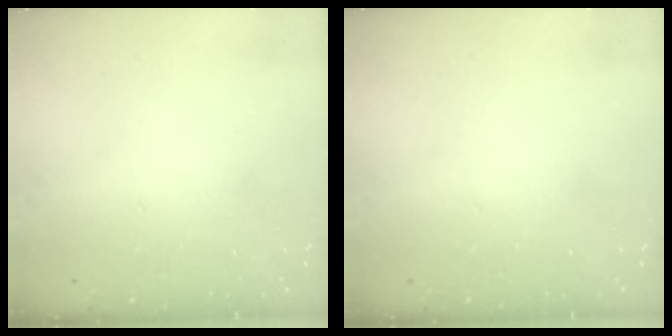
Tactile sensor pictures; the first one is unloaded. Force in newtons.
{"total": 0.0}